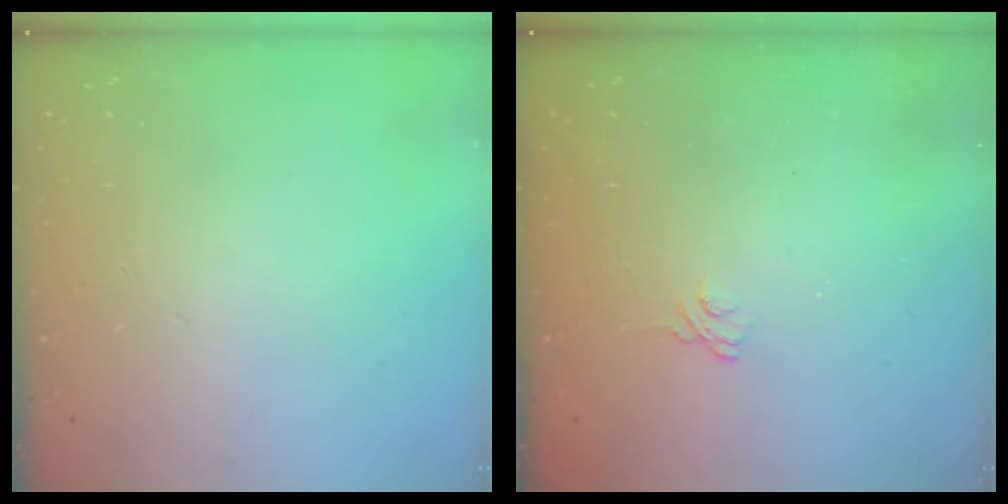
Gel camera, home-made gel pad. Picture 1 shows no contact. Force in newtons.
{"total": 2.5, "press": 2.1, "slide": 1.3}